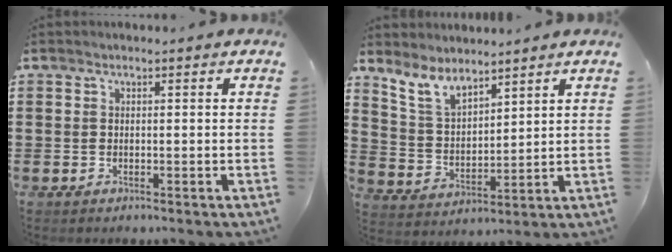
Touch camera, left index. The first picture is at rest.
{"total": 6.7, "force": [5.8, 2.3, 2.4], "torque": [-0.069, -0.017, 0.109]}